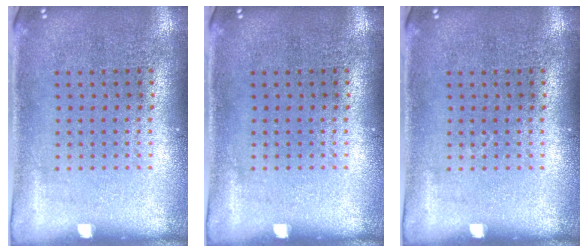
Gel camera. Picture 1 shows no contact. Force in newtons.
{"total": 0.0}
{"total": 0.0}